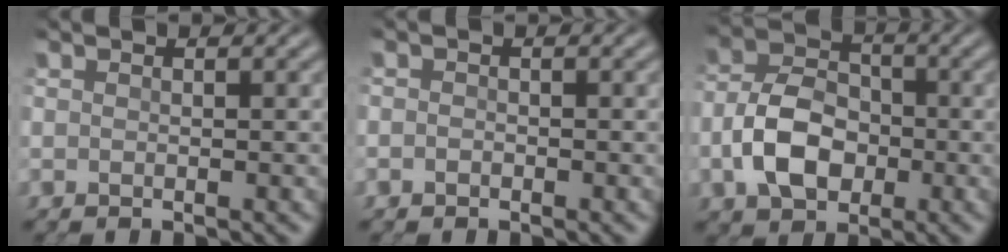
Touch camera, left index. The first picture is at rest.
{"total": 0.6, "force": [-0.3, 0.5, 0.2], "torque": [0.009, 0.002, -0.010]}
{"total": 6.2, "force": [-1.7, 4.2, 4.2], "torque": [-0.086, 0.010, -0.037]}